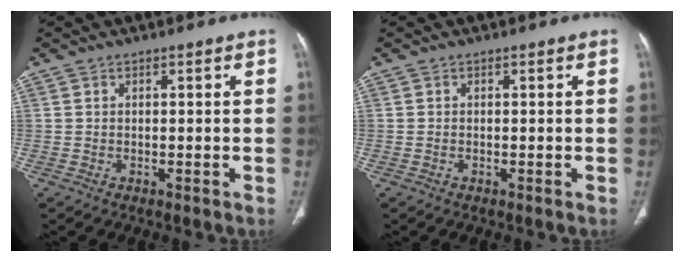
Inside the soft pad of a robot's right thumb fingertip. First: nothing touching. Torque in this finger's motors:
{"motor_torque": [0.11, -0.03, -0.04, -0.61, -0.02]}